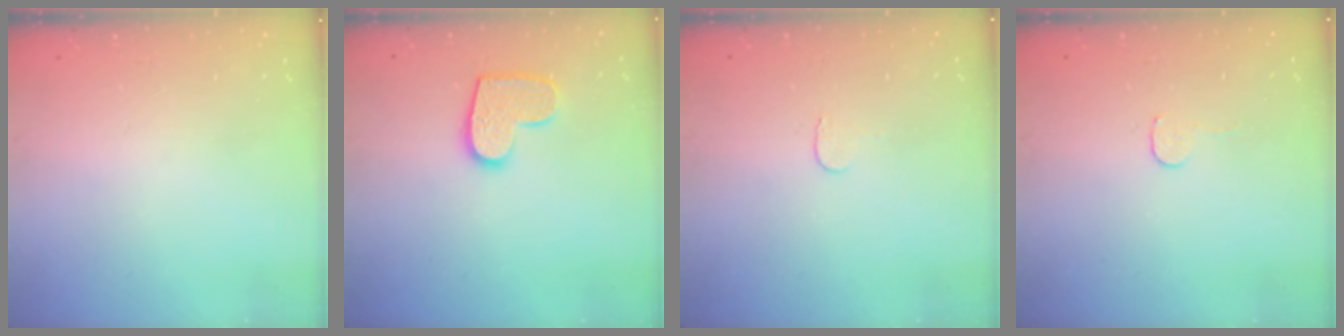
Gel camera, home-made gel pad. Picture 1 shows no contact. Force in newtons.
{"total": 10.5, "press": 10.5, "slide": 0.6}
{"total": 3.0, "press": 3.0, "slide": 0.3}
{"total": 3.5, "press": 3.5, "slide": 0.3}